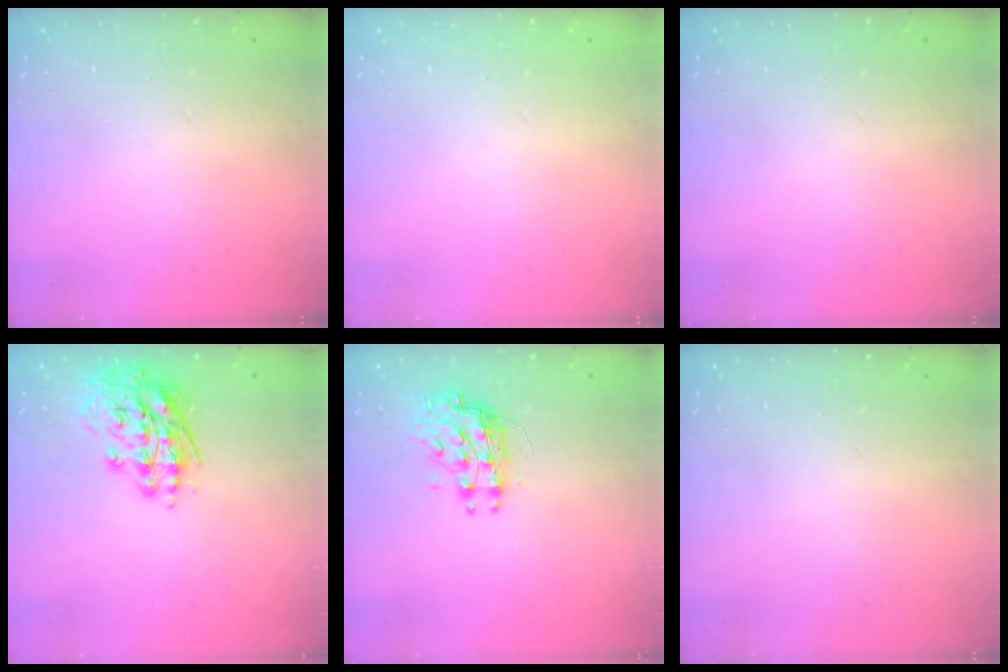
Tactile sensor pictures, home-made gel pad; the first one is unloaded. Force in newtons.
{"total": 0.6, "press": 0.0, "slide": 0.6}
{"total": 0.0}
{"total": 14.8, "press": 14.6, "slide": 2.5}
{"total": 9.2, "press": 9.2, "slide": 0.9}
{"total": 0.0}